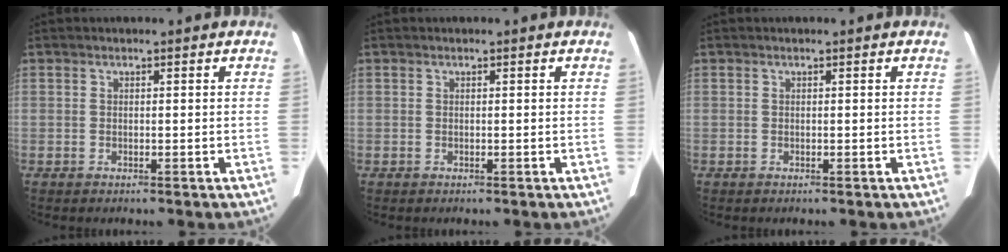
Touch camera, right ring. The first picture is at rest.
{"total": 0.0}
{"total": 0.0}